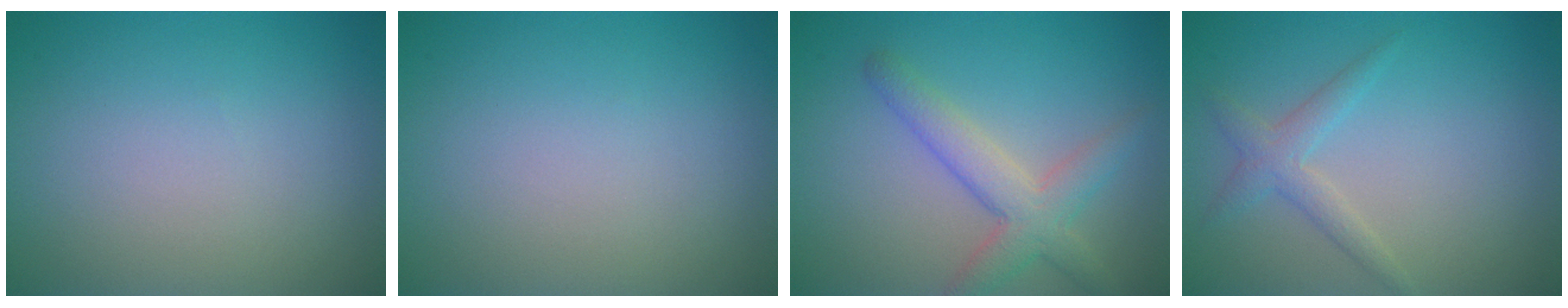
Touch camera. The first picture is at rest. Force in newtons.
{"total": 0.0}
{"total": 4.0, "press": 4.0, "slide": 0.2}
{"total": 2.0, "press": 2.0, "slide": 0.1}